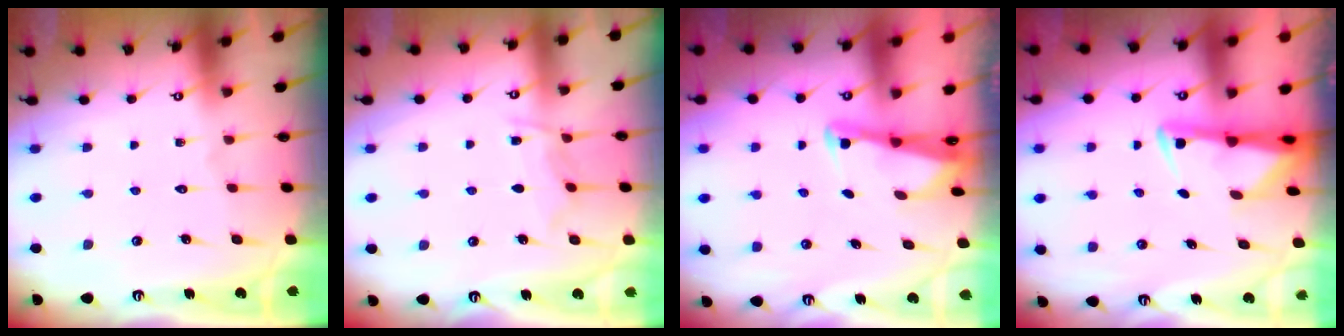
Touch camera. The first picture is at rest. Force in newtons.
{"total": 6.1, "press": 6.1, "slide": 0.7}
{"total": 2.6, "press": 2.6, "slide": 0.2}
{"total": 2.9, "press": 2.8, "slide": 0.7}